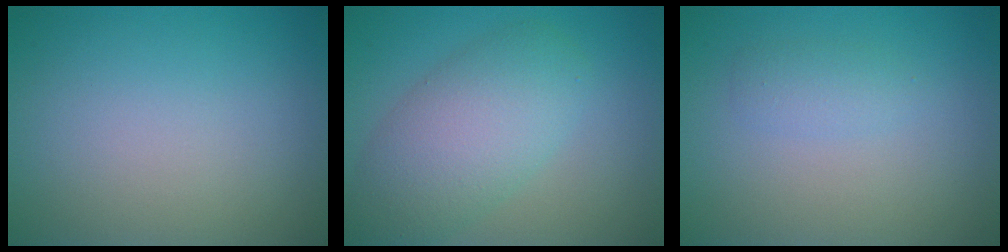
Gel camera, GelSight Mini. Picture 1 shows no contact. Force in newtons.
{"total": 6.3, "press": 6.3, "slide": 0.3}
{"total": 1.5, "press": 1.4, "slide": 0.1}